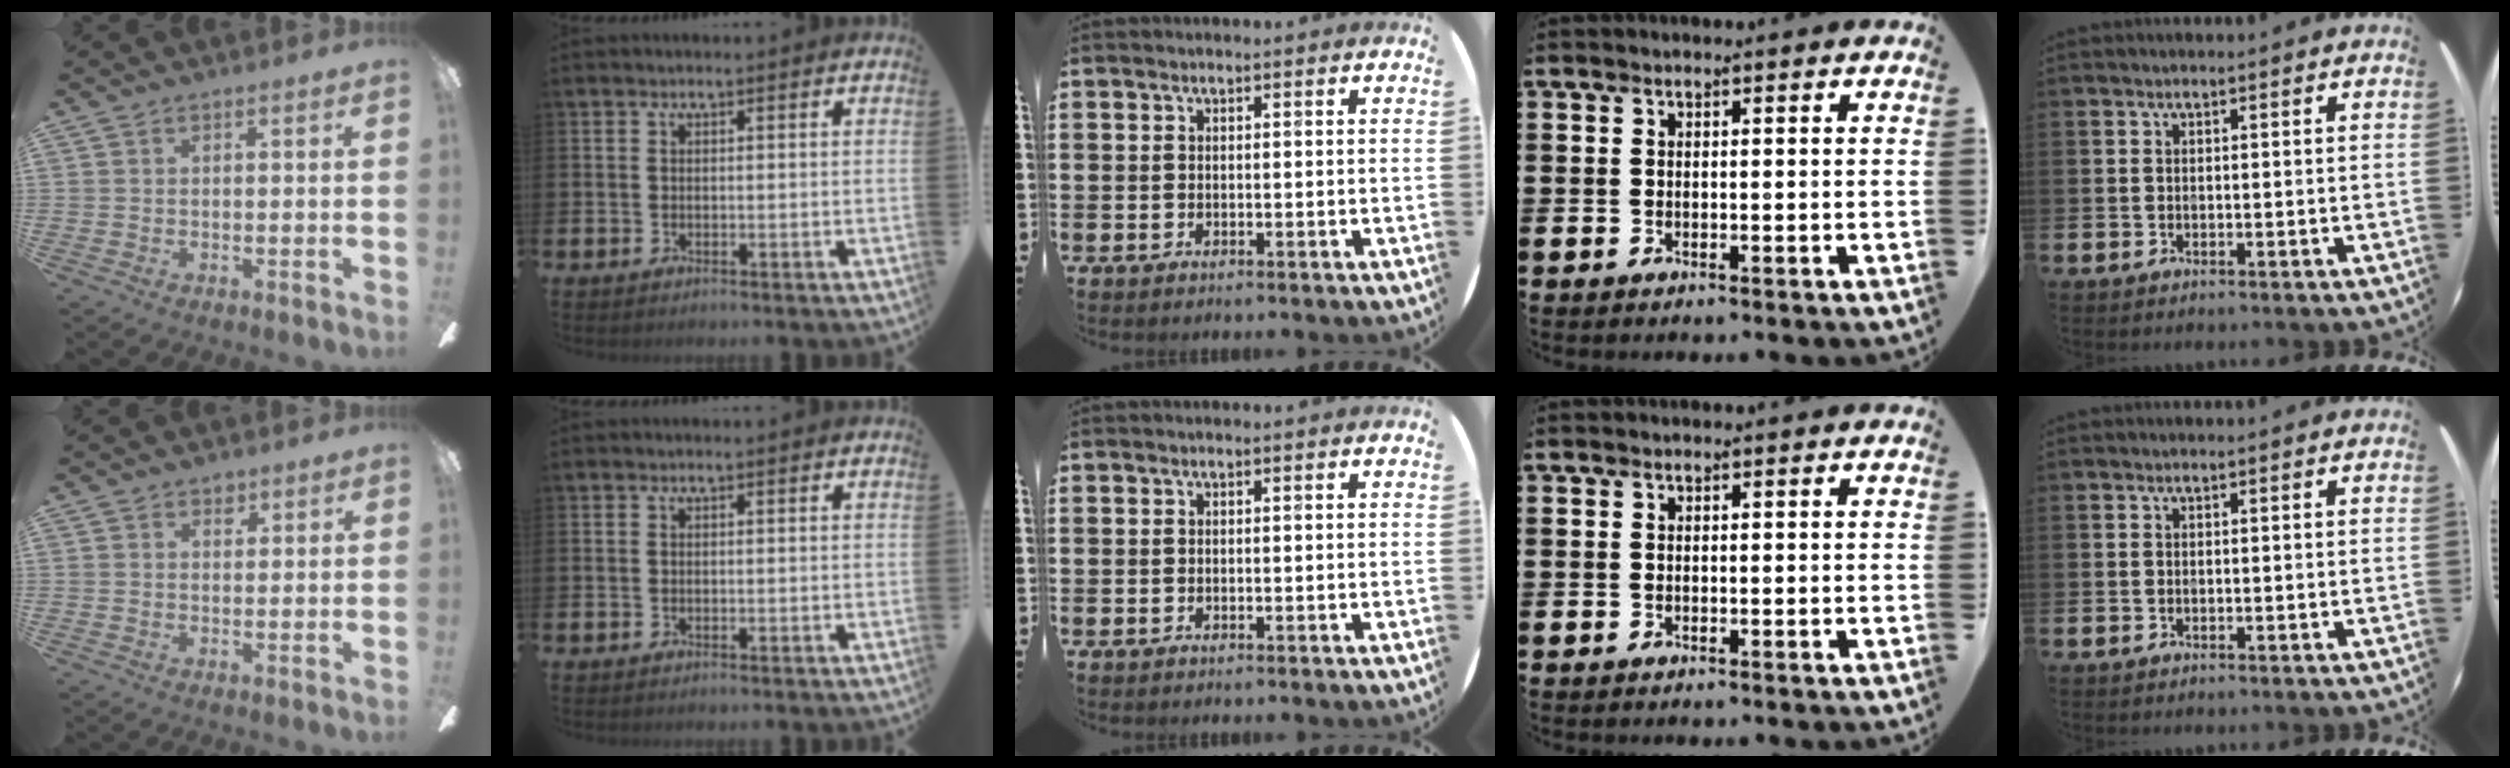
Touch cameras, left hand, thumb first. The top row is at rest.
{"thumb": {"total": 1.9, "force": [1.3, 1.2, 0.7], "torque": [0.000, -0.003, 0.020]}}